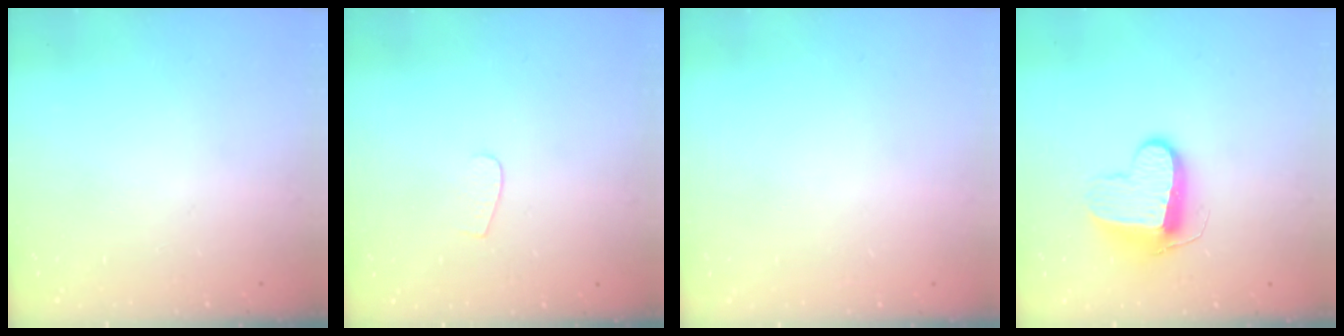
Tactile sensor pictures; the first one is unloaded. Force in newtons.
{"total": 3.4, "press": 3.4, "slide": 0.3}
{"total": 0.6, "press": 0.5, "slide": 0.2}
{"total": 10.0, "press": 10.0, "slide": 0.5}